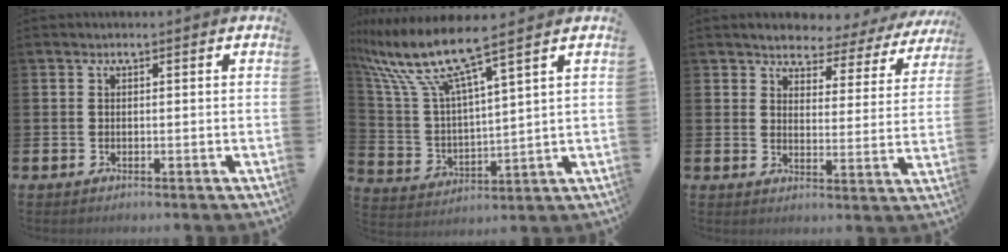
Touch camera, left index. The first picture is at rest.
{"total": 9.7, "force": [8.0, 0.4, 5.4], "torque": [-0.141, -0.047, 0.132]}
{"total": 3.4, "force": [3.3, 0.7, 0.2], "torque": [-0.028, -0.032, 0.050]}